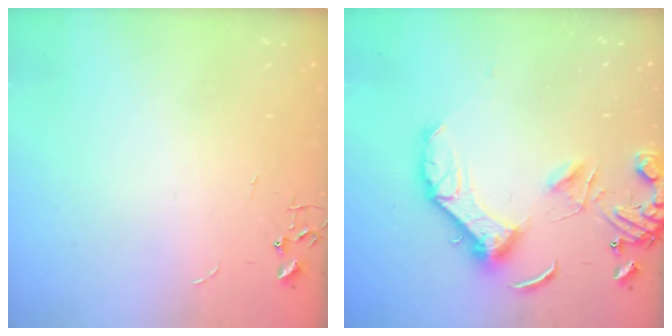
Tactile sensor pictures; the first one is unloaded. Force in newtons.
{"total": 14.7, "press": 14.6, "slide": 1.9}